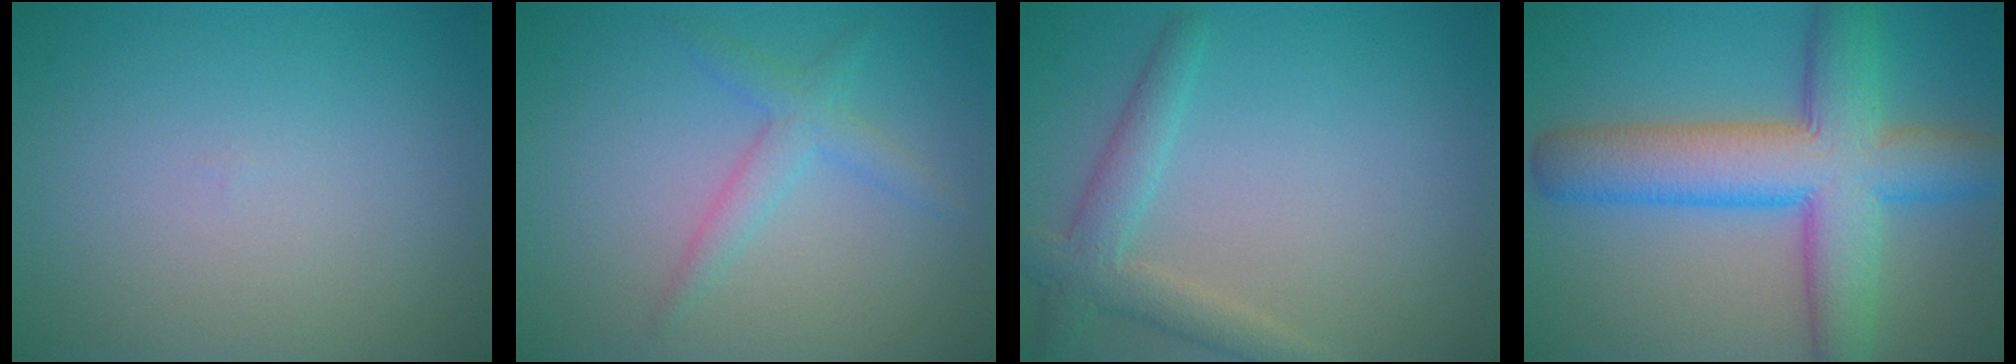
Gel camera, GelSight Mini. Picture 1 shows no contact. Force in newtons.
{"total": 2.2, "press": 2.2, "slide": 0.1}
{"total": 3.1, "press": 3.1, "slide": 0.2}
{"total": 9.9, "press": 9.9, "slide": 0.2}